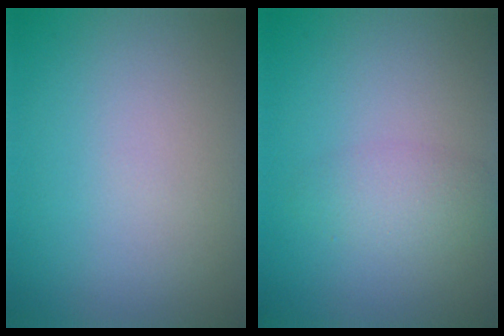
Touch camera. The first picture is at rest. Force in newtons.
{"total": 2.1, "press": 2.1, "slide": 0.0}